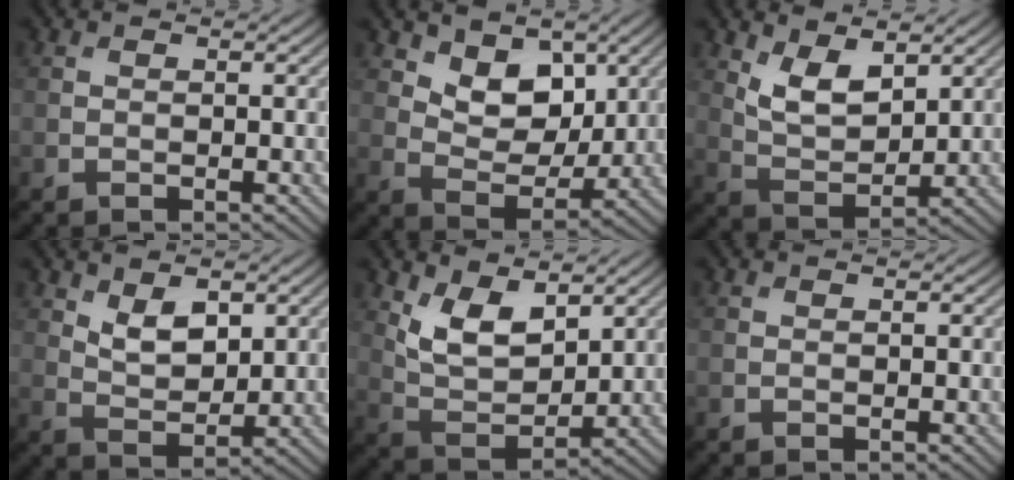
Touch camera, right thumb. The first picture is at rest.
{"total": 7.1, "force": [3.8, 4.4, 4.1], "torque": [-0.086, -0.019, 0.058]}
{"total": 6.1, "force": [3.3, 3.0, 4.2], "torque": [-0.090, -0.013, 0.066]}
{"total": 4.9, "force": [2.4, 2.7, 3.3], "torque": [-0.067, -0.008, 0.048]}
{"total": 7.6, "force": [4.0, 3.9, 5.1], "torque": [-0.109, -0.015, 0.076]}
{"total": 0.0}